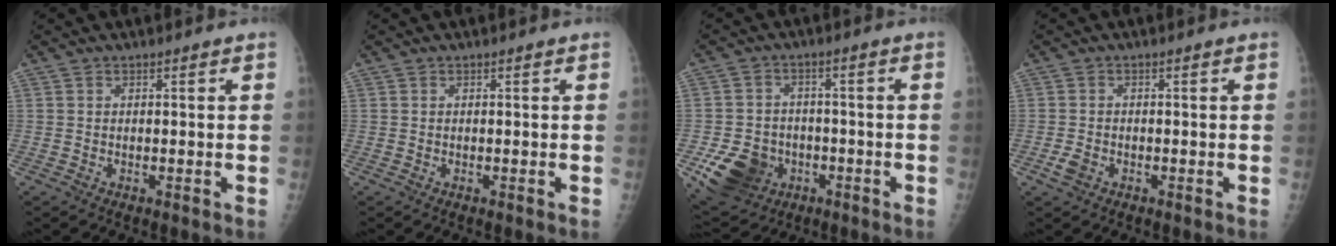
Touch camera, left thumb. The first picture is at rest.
{"total": 0.0}
{"total": 11.4, "force": [-4.0, 9.3, 5.1], "torque": [-0.076, 0.015, -0.055]}
{"total": 2.3, "force": [-1.0, 1.6, 1.3], "torque": [-0.026, 0.002, -0.018]}